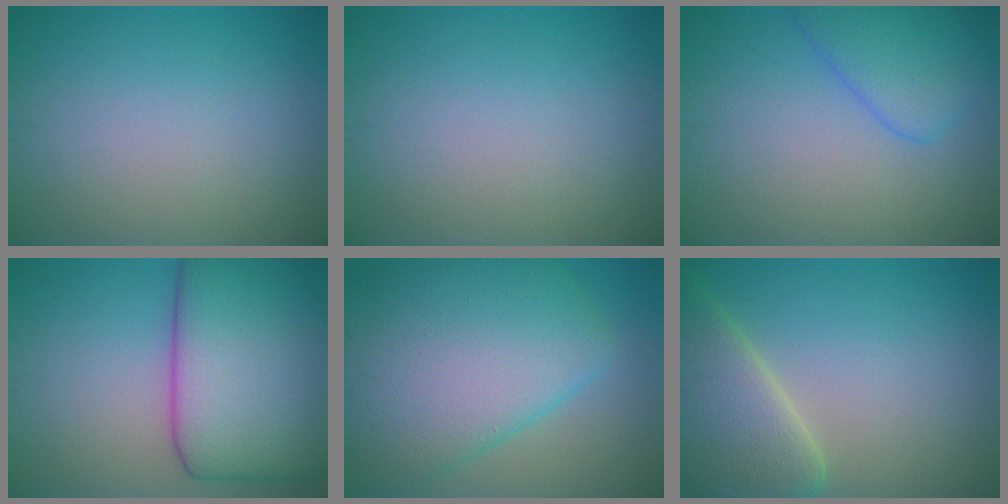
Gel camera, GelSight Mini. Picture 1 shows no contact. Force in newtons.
{"total": 0.0}
{"total": 3.9, "press": 3.9, "slide": 0.3}
{"total": 14.6, "press": 14.6, "slide": 0.3}
{"total": 11.3, "press": 11.3, "slide": 0.3}
{"total": 8.0, "press": 8.0, "slide": 0.7}